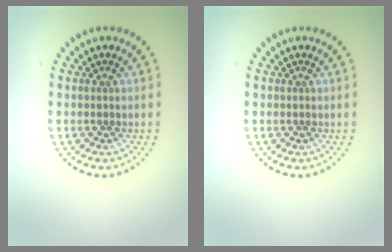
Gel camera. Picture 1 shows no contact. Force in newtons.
{"total": 0.0}